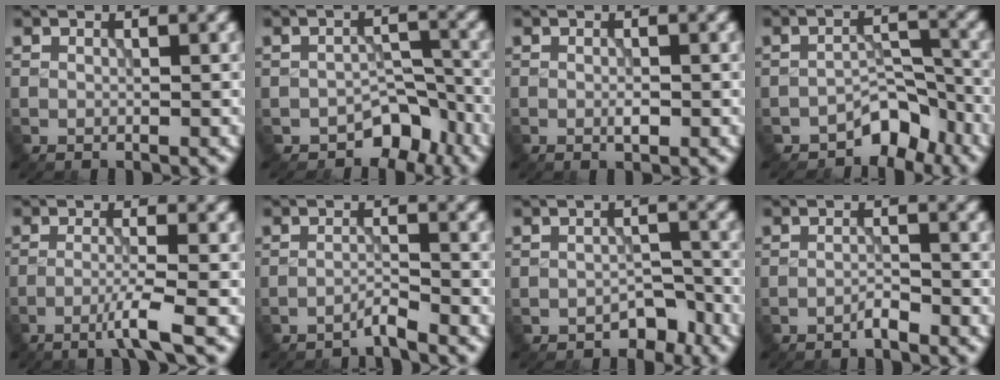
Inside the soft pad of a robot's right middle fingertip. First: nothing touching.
{"total": 4.0, "force": [-2.8, 2.4, 1.6], "torque": [-0.005, 0.002, -0.041]}
{"total": 1.0, "force": [-0.3, 0.3, 0.9], "torque": [-0.018, 0.000, -0.005]}
{"total": 4.0, "force": [-3.0, 2.1, 1.6], "torque": [-0.006, 0.010, -0.048]}
{"total": 2.8, "force": [-1.6, -0.2, 2.3], "torque": [-0.038, 0.006, -0.044]}
{"total": 1.4, "force": [-1.3, -0.1, 0.5], "torque": [-0.005, 0.007, -0.031]}
{"total": 2.4, "force": [-1.9, 1.3, 0.9], "torque": [-0.008, 0.004, -0.023]}
{"total": 1.2, "force": [-1.0, 0.1, 0.6], "torque": [-0.010, 0.004, -0.021]}